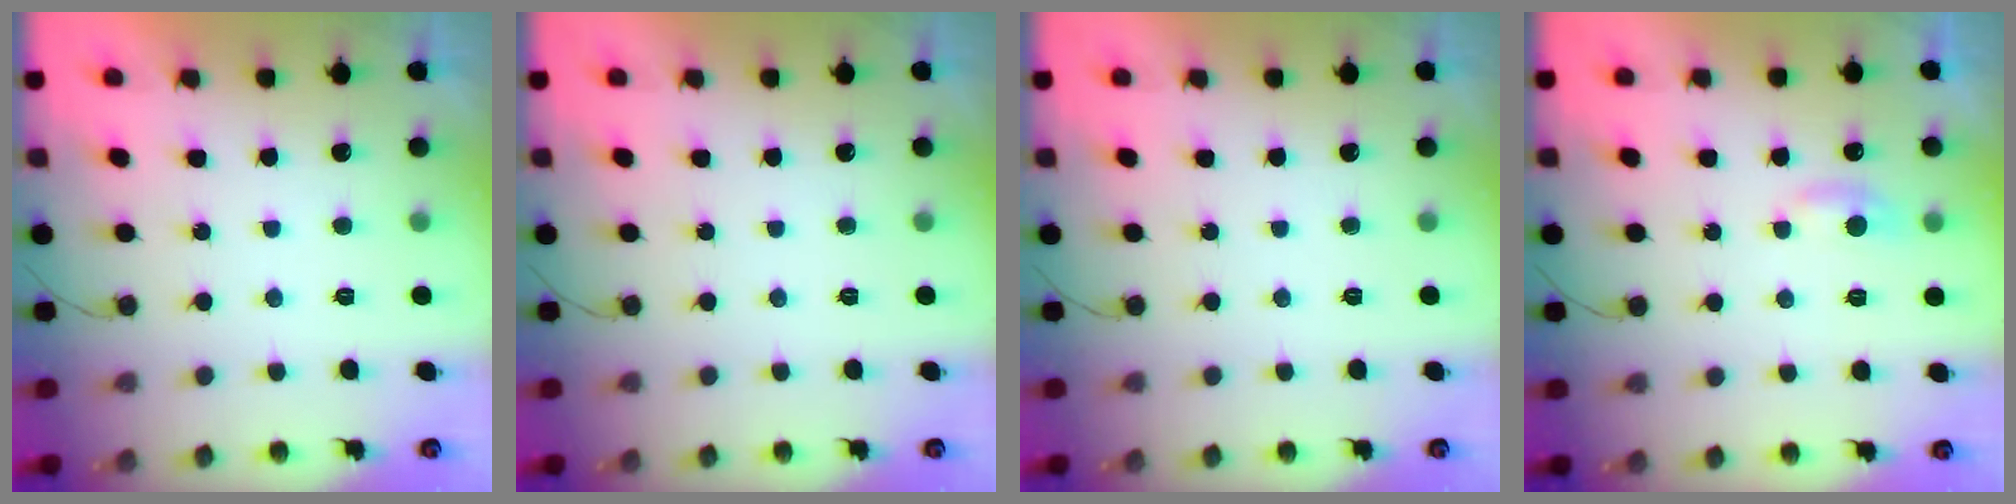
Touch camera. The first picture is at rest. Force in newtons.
{"total": 0.0}
{"total": 0.0}
{"total": 5.2, "press": 5.2, "slide": 0.8}